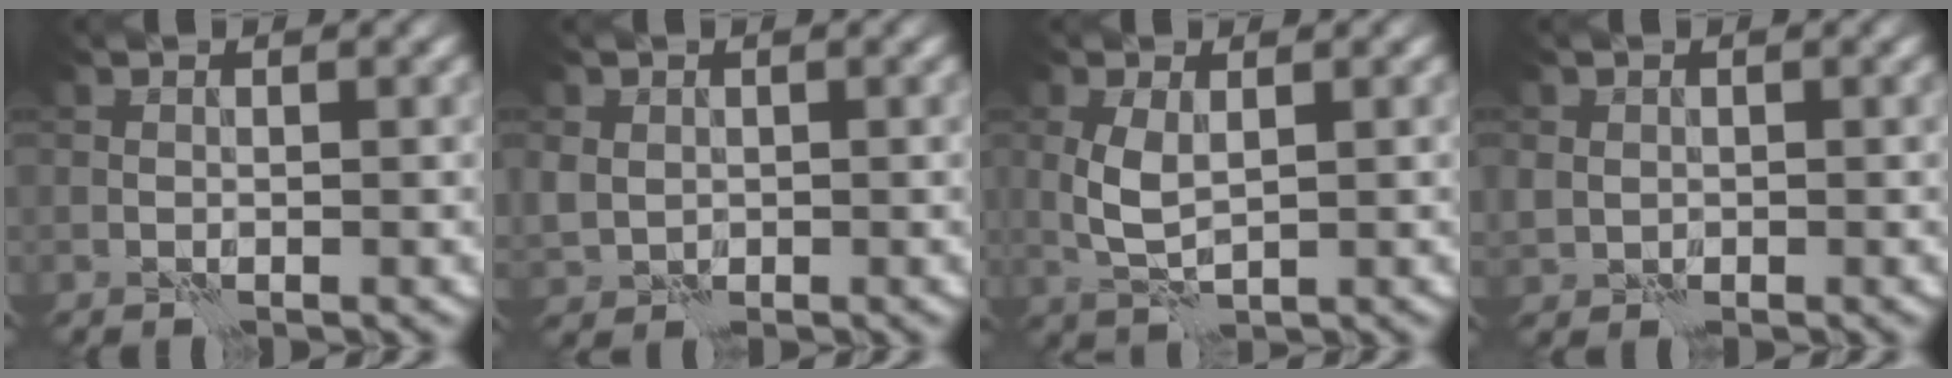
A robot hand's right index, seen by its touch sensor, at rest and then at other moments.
{"total": 2.2, "force": [0.8, 1.9, 0.7], "torque": [-0.022, 0.000, 0.016]}
{"total": 3.0, "force": [0.5, 1.5, 2.6], "torque": [-0.065, 0.004, 0.014]}
{"total": 1.4, "force": [0.6, 1.3, 0.2], "torque": [-0.006, 0.001, 0.012]}